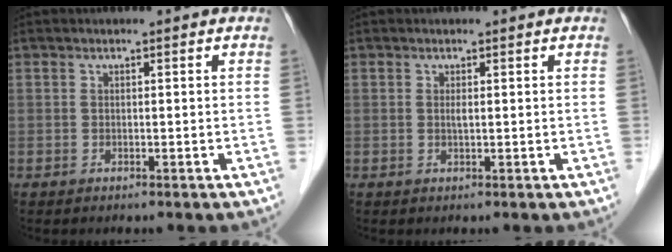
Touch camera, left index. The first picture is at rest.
{"total": 0.7, "force": [0.3, 0.1, 0.6], "torque": [-0.017, 0.000, 0.004]}